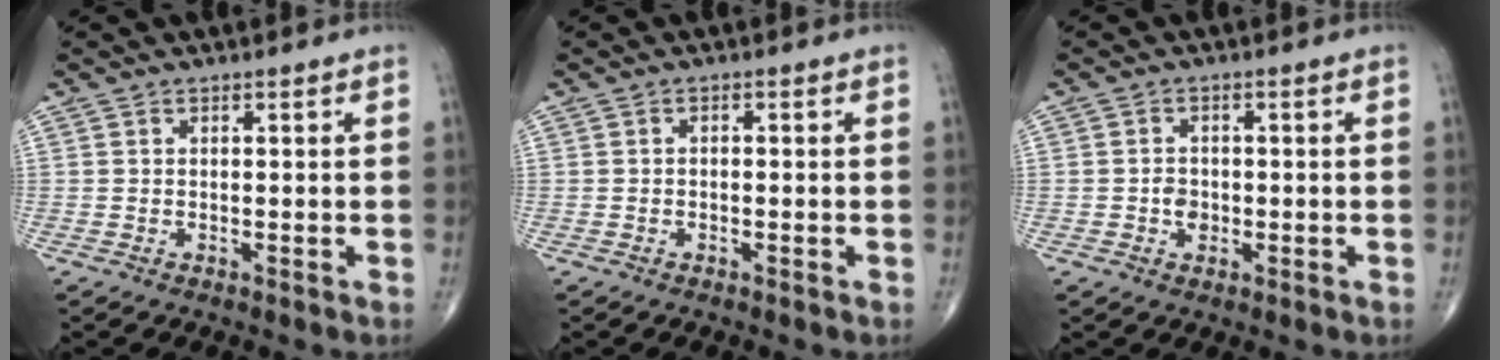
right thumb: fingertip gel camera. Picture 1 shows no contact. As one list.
[{"total": 0.6, "force": [-0.2, 0.4, 0.4], "torque": [-0.004, 0.004, -0.007]}, {"total": 2.7, "force": [-0.6, 2.2, 1.5], "torque": [-0.011, 0.005, -0.011]}]